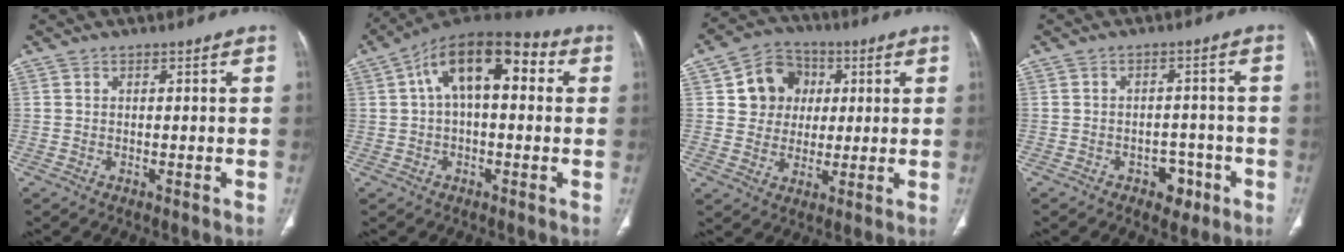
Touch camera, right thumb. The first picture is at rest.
{"total": 15.6, "force": [3.6, 7.8, 13.0], "torque": [-0.192, 0.039, 0.049]}
{"total": 10.4, "force": [2.4, 9.3, 3.9], "torque": [-0.023, 0.001, 0.037]}
{"total": 4.6, "force": [-2.4, 3.2, 2.2], "torque": [-0.007, 0.022, -0.028]}